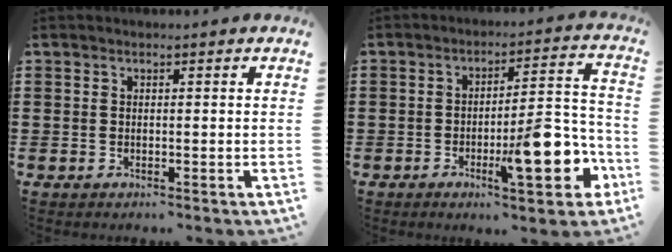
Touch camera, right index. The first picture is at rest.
{"total": 12.0, "force": [-4.5, 3.3, 10.7], "torque": [-0.134, -0.004, -0.074]}